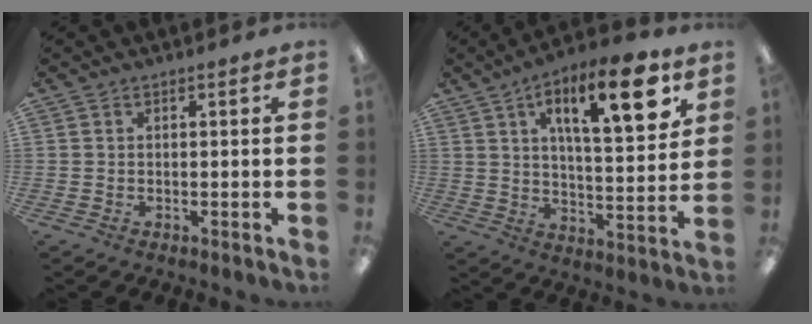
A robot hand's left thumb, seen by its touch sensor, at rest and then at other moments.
{"total": 18.0, "force": [9.0, 6.2, 14.2], "torque": [-0.202, -0.033, 0.135]}